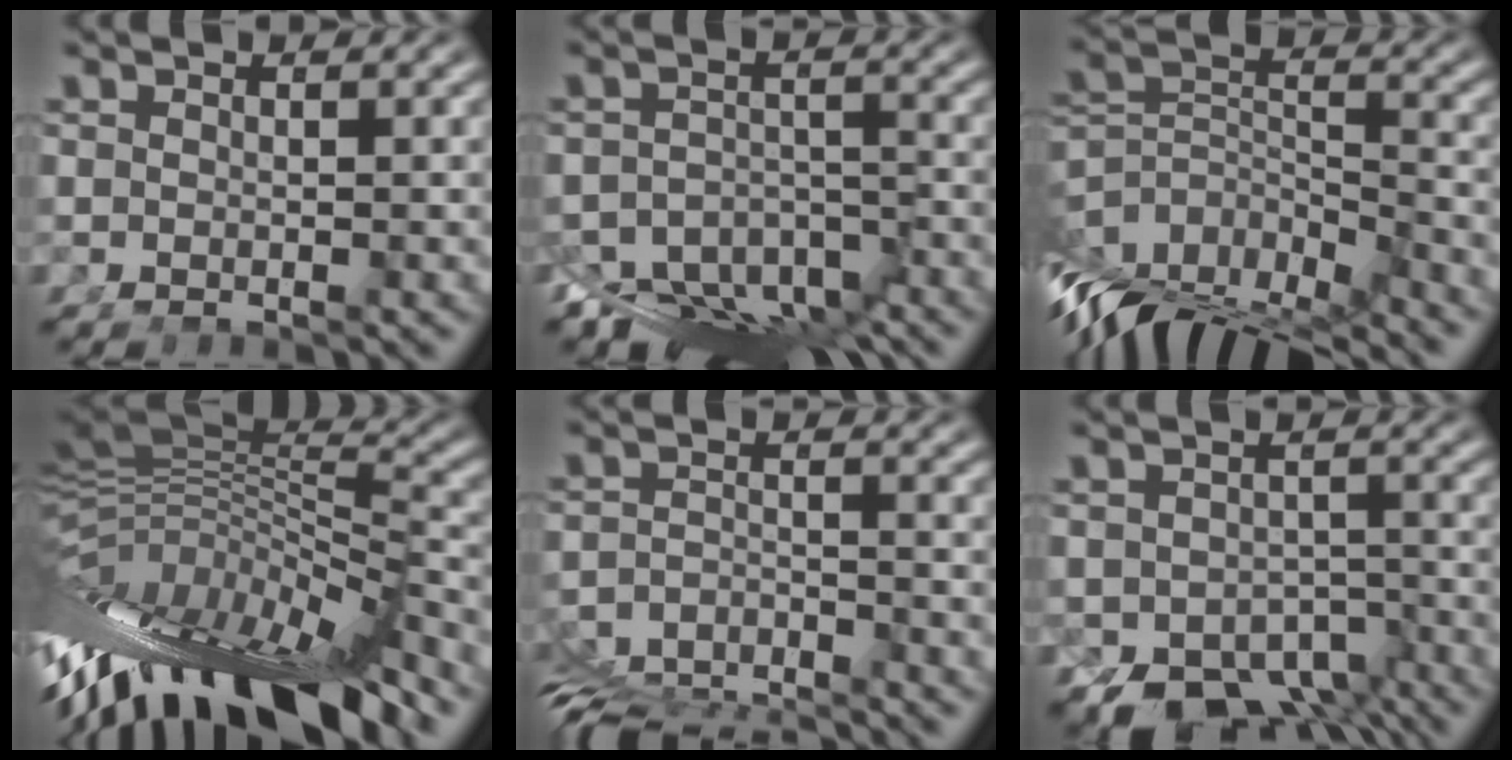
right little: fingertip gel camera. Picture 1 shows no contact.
{"total": 9.5, "force": [-5.6, 5.8, 5.0], "torque": [-0.069, -0.021, -0.091]}
{"total": 12.0, "force": [-6.0, 7.4, 7.3], "torque": [-0.141, -0.074, -0.063]}
{"total": 19.3, "force": [-6.6, 10.4, 14.9], "torque": [-0.259, -0.054, -0.078]}
{"total": 7.8, "force": [-6.7, 2.9, 2.9], "torque": [-0.050, -0.045, -0.092]}
{"total": 9.1, "force": [-5.3, 6.0, 4.4], "torque": [-0.058, -0.042, -0.070]}